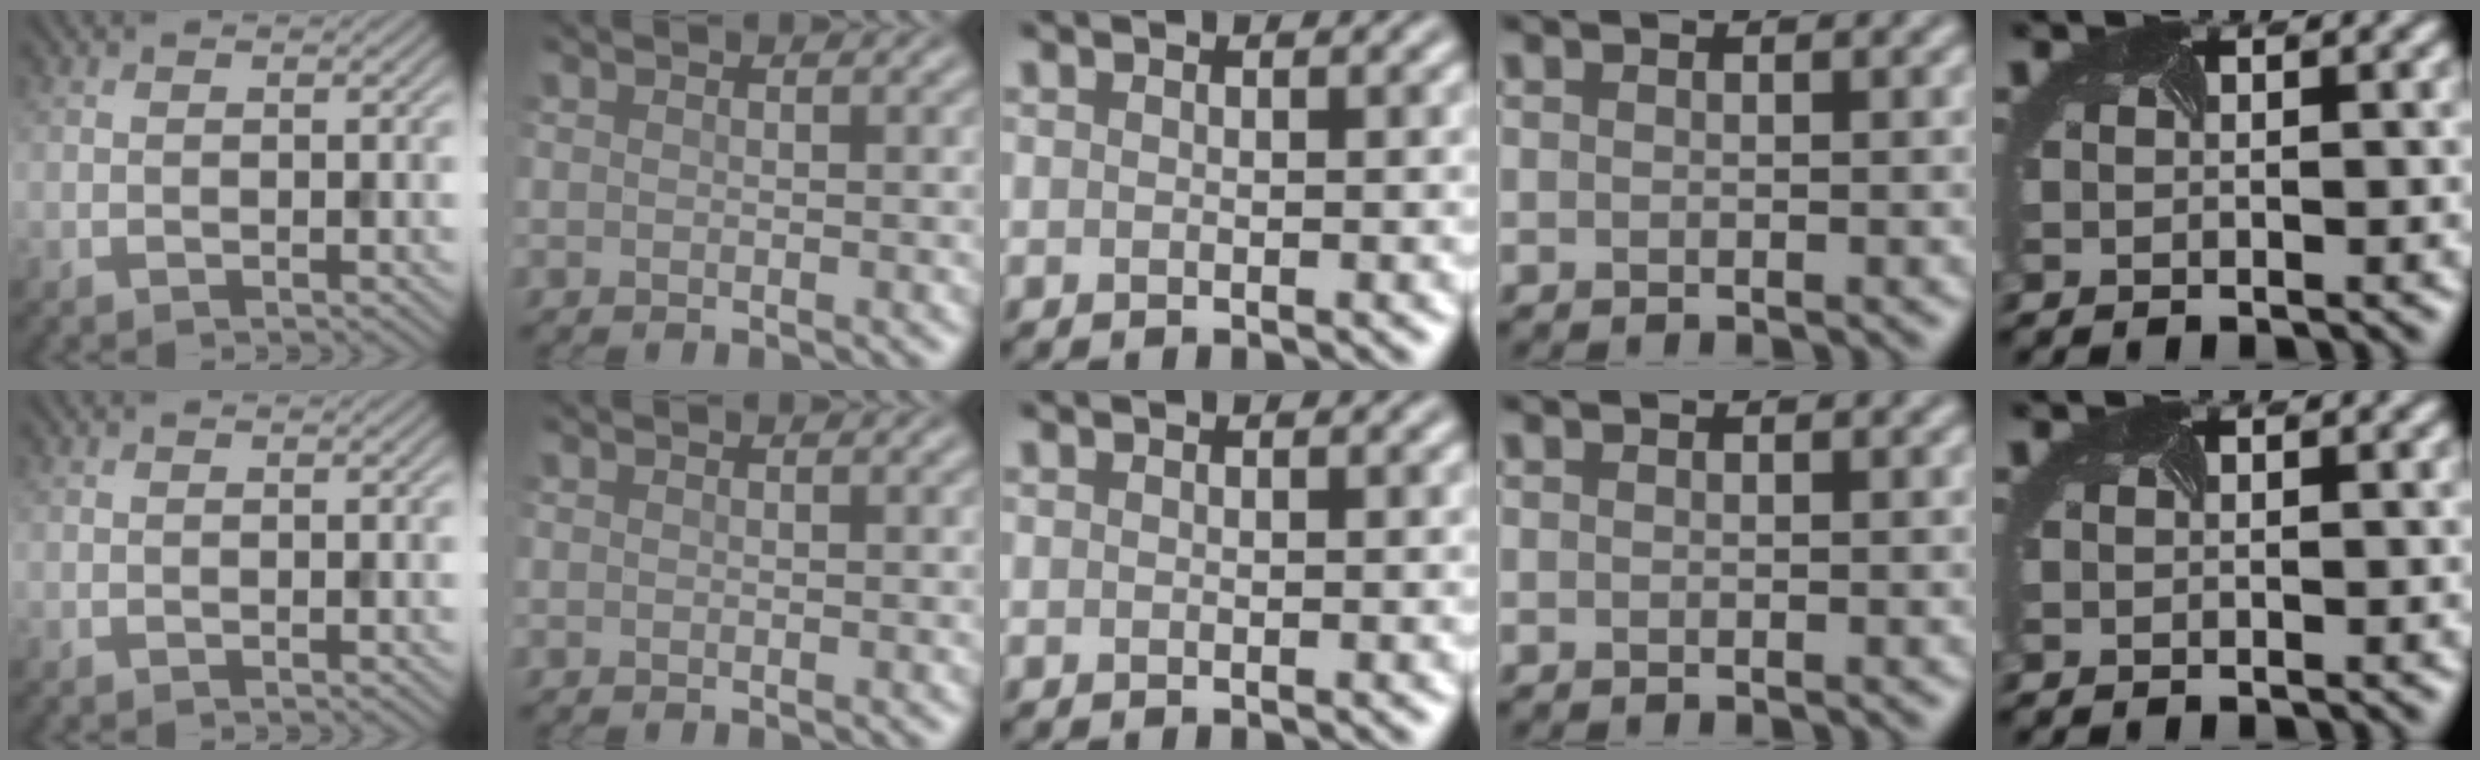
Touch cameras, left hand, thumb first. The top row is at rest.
{}